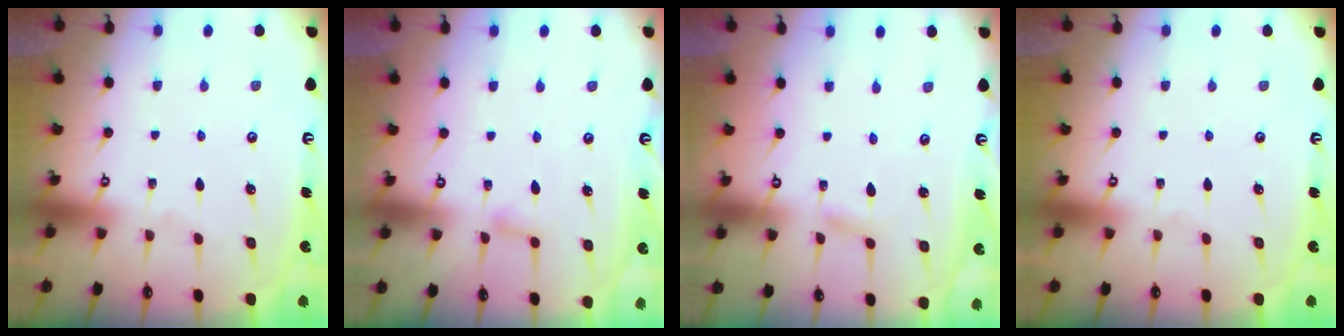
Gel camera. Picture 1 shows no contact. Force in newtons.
{"total": 7.4, "press": 7.4, "slide": 0.6}
{"total": 2.7, "press": 2.7, "slide": 0.4}
{"total": 0.0}